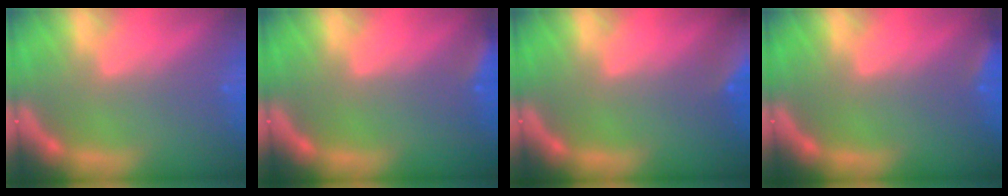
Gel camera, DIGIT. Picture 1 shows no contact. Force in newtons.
{"total": 2.9}
{"total": 8.5}
{"total": 2.4}